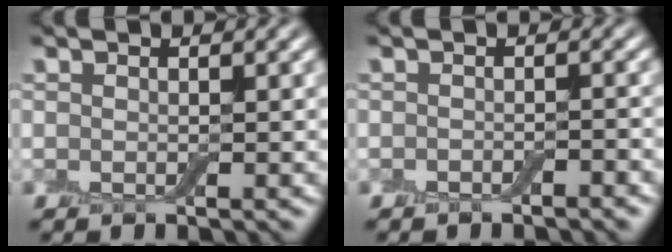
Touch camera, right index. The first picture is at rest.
{"total": 1.0, "force": [-0.8, 0.2, 0.6], "torque": [-0.008, 0.000, -0.013]}